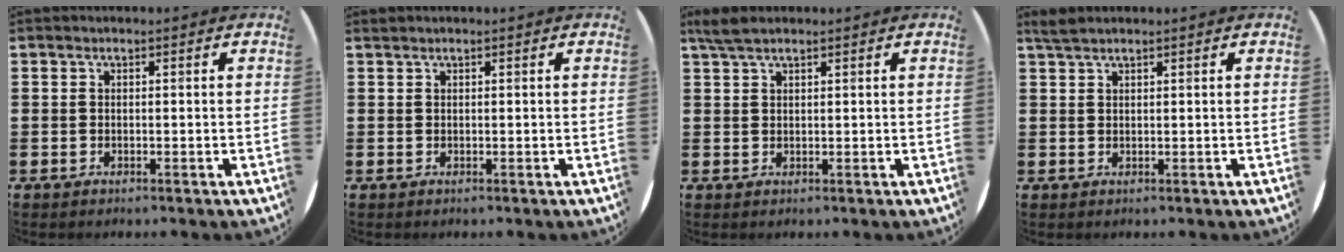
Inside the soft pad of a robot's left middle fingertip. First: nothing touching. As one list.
[{"total": 0.0}, {"total": 2.6, "force": [2.1, 0.7, 1.5], "torque": [-0.032, 0.005, 0.038]}, {"total": 1.5, "force": [1.4, 0.2, 0.6], "torque": [-0.012, 0.003, 0.025]}]